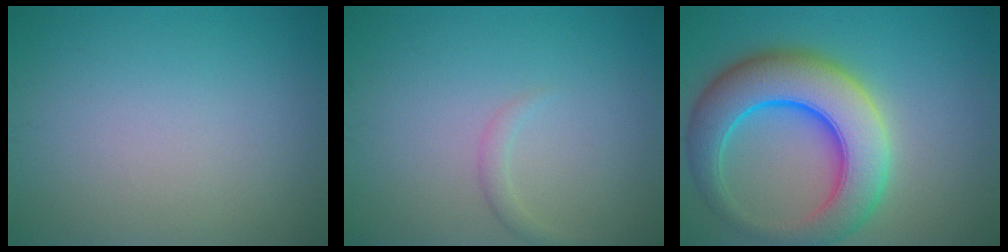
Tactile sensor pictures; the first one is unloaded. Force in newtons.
{"total": 1.0, "press": 1.0, "slide": 0.1}
{"total": 10.1, "press": 10.1, "slide": 0.4}